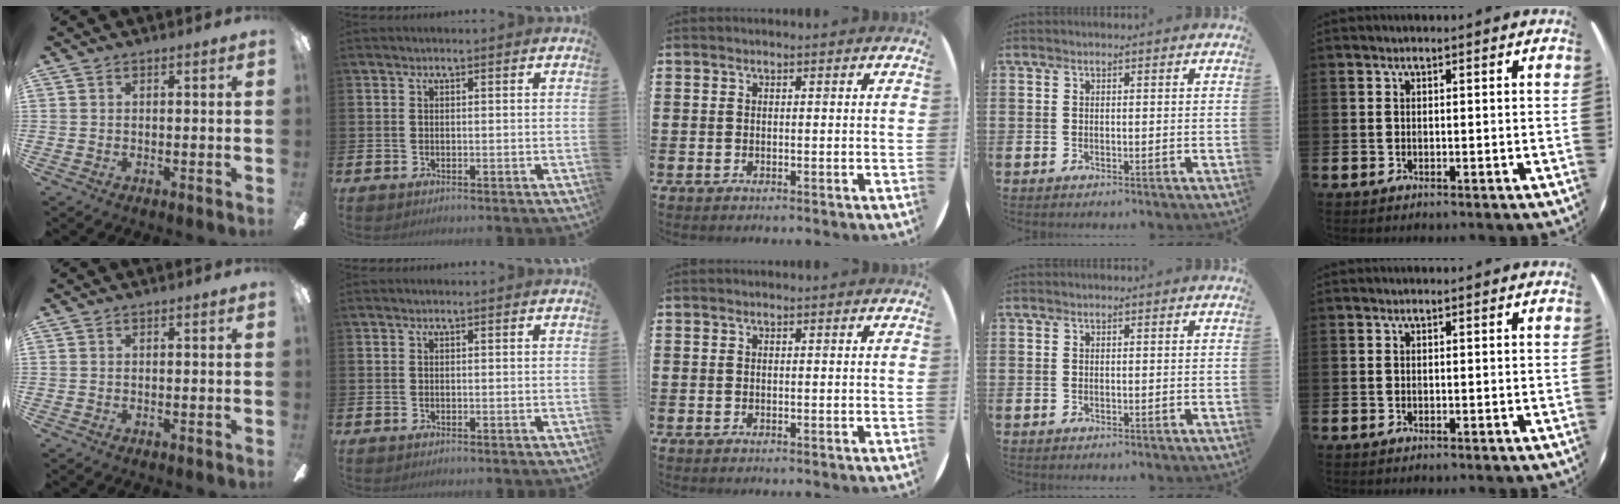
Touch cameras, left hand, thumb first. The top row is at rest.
{}